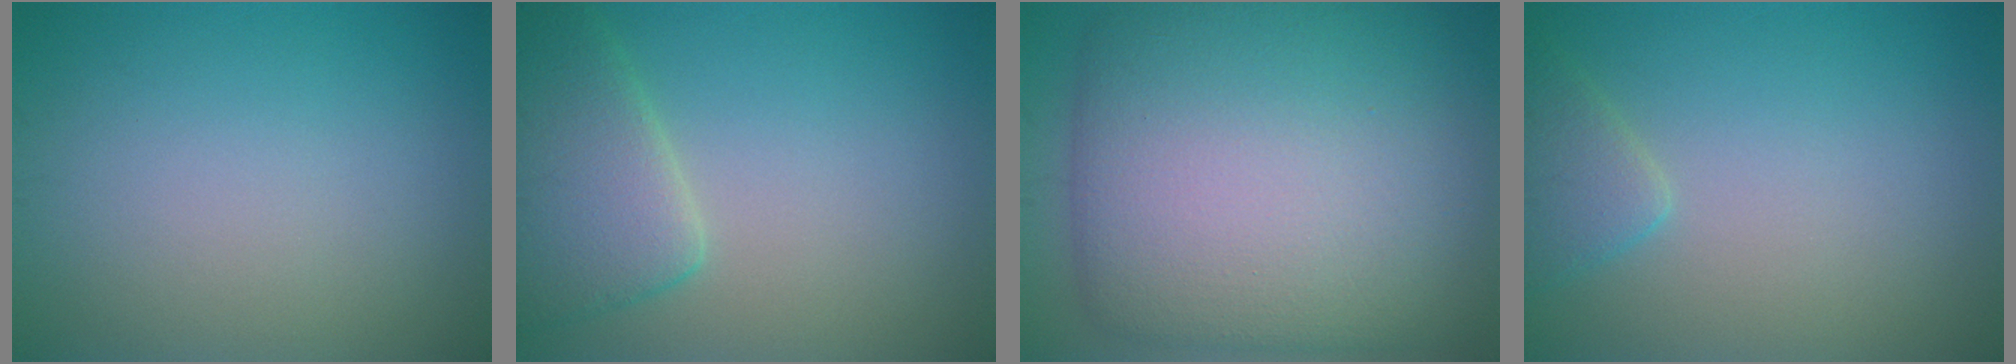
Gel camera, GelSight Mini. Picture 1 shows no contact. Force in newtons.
{"total": 5.3, "press": 5.3, "slide": 0.4}
{"total": 16.6, "press": 16.6, "slide": 0.4}
{"total": 2.3, "press": 2.2, "slide": 0.2}